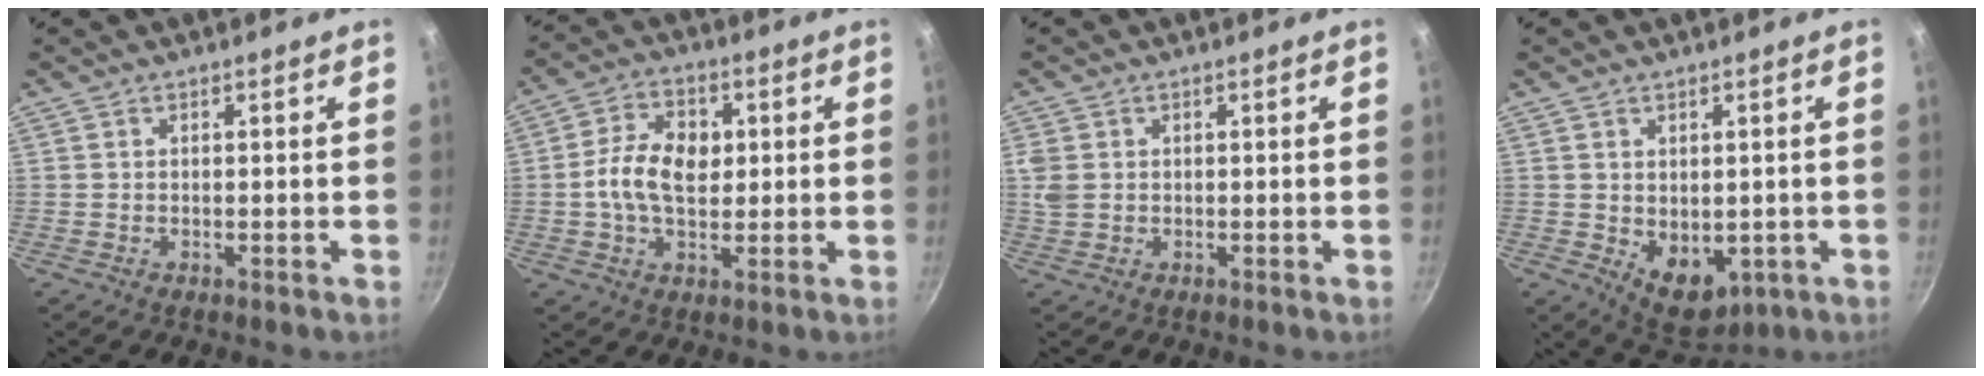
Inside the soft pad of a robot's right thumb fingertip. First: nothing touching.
{"total": 10.3, "force": [0.5, 6.8, 7.7], "torque": [-0.125, 0.011, 0.007]}
{"total": 3.3, "force": [0.4, 2.5, 2.0], "torque": [-0.052, 0.002, 0.012]}
{"total": 8.5, "force": [-2.0, 5.4, 6.2], "torque": [-0.070, -0.006, -0.007]}